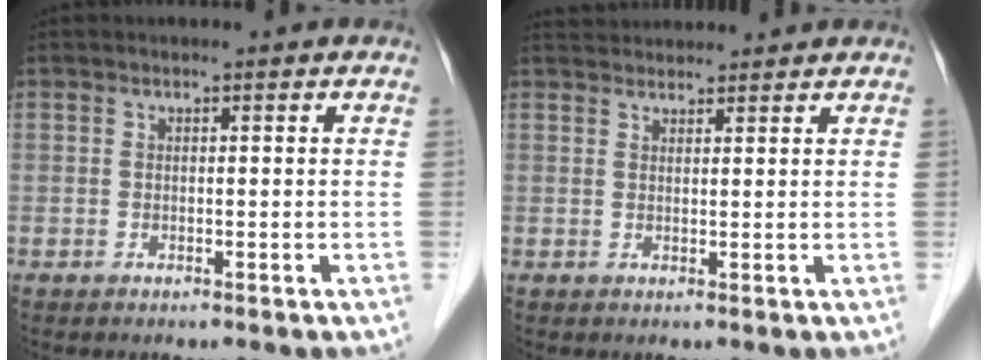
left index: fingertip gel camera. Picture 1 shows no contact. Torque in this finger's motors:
{"motor_torque": [-0.21, -0.69, 0.05, 0.04]}